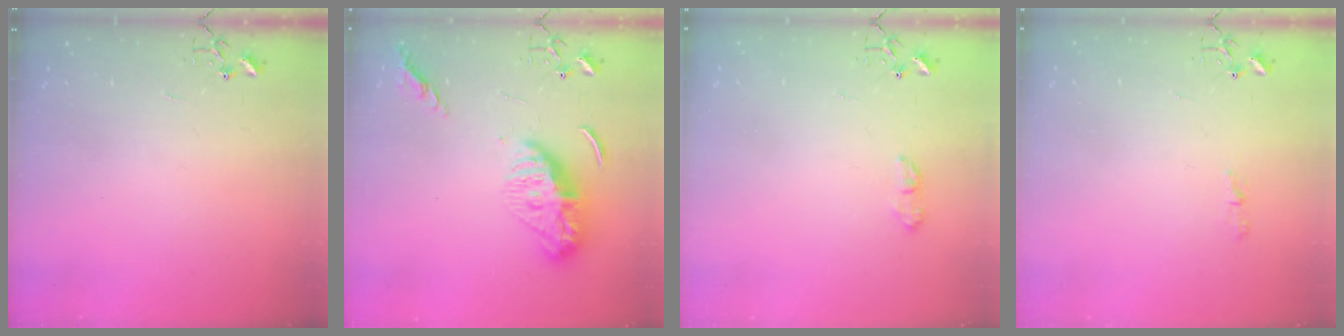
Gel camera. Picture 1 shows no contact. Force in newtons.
{"total": 12.4, "press": 12.3, "slide": 0.8}
{"total": 7.0, "press": 7.0, "slide": 0.8}
{"total": 3.9, "press": 3.9, "slide": 0.5}